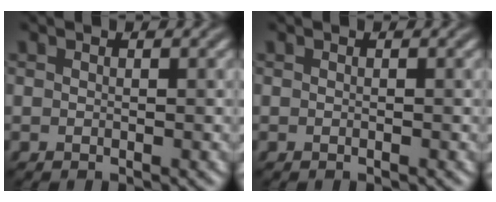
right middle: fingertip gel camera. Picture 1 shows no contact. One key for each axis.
{"total": 0.0}